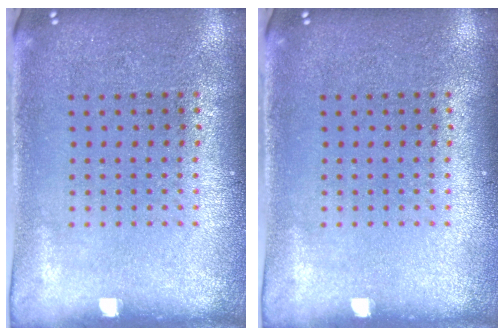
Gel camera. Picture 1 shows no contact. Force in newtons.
{"total": 0.0}